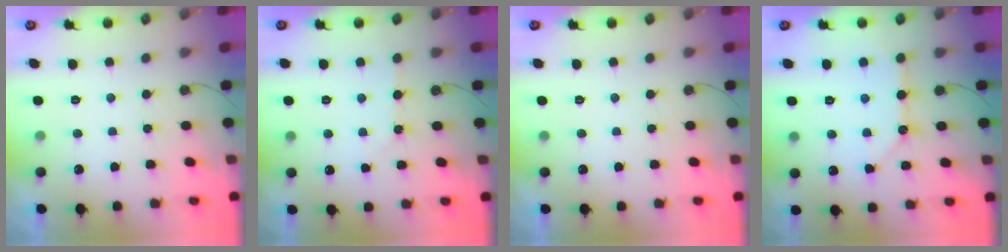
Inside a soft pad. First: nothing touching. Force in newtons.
{"total": 3.6, "press": 3.6, "slide": 0.6}
{"total": 0.0}
{"total": 10.3, "press": 10.3, "slide": 1.1}